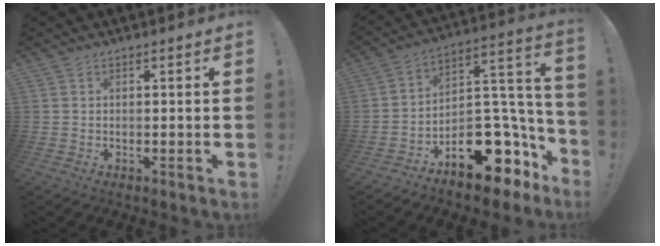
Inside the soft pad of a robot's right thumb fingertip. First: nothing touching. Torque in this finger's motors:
{"motor_torque": [2.04, 1.63, 1.26, -1.51, 0.36]}